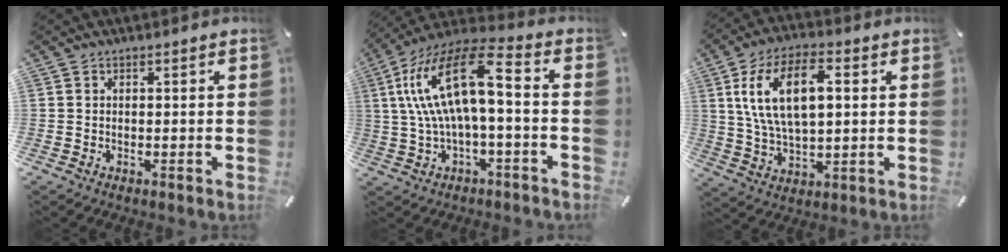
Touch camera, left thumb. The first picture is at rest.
{"total": 18.1, "force": [2.5, 6.8, 16.6], "torque": [-0.336, -0.001, 0.040]}
{"total": 14.2, "force": [4.3, 7.4, 11.3], "torque": [-0.234, 0.007, 0.070]}